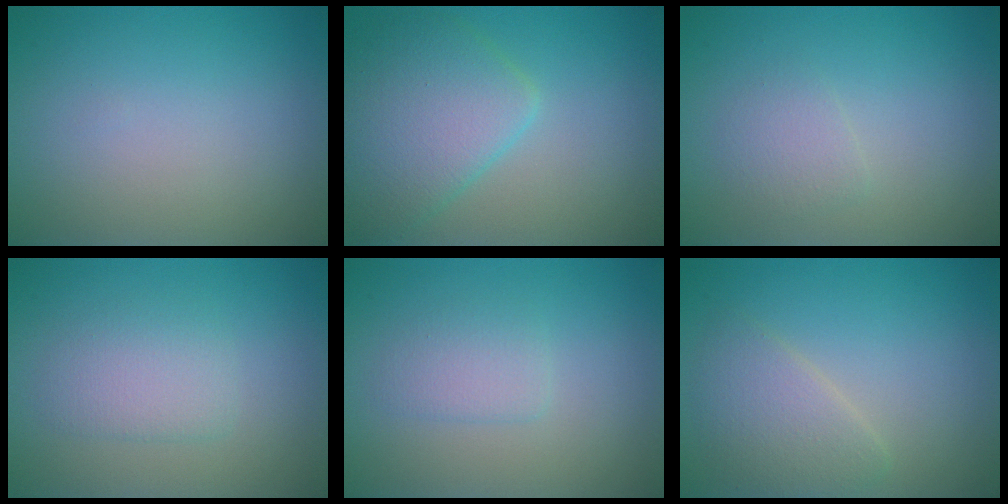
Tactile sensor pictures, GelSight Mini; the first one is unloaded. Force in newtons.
{"total": 5.6, "press": 5.6, "slide": 0.3}
{"total": 1.4, "press": 1.4, "slide": 0.1}
{"total": 2.4, "press": 2.4, "slide": 0.4}
{"total": 1.8, "press": 1.8, "slide": 0.1}
{"total": 3.1, "press": 3.1, "slide": 0.0}